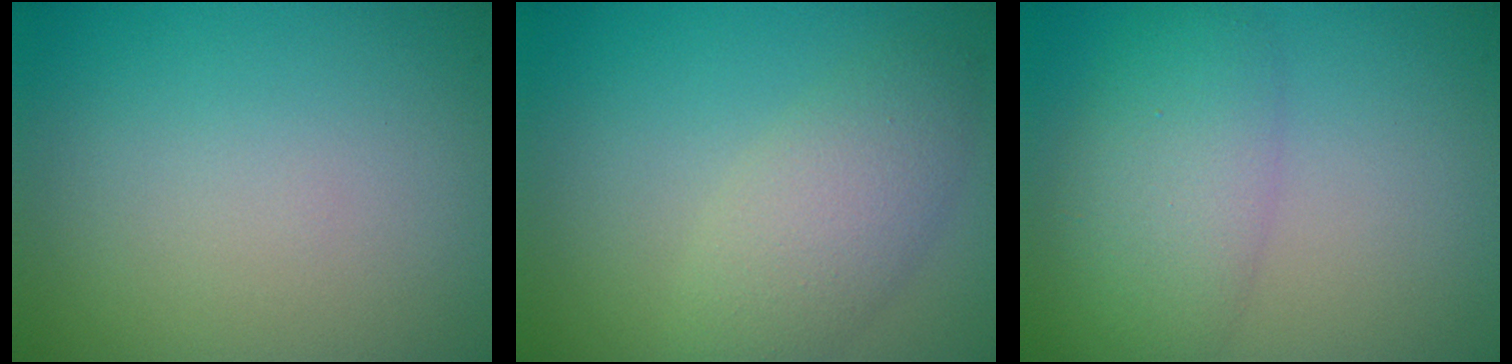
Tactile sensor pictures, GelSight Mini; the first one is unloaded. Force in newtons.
{"total": 3.6, "press": 3.6, "slide": 0.1}
{"total": 5.1, "press": 5.1, "slide": 0.0}